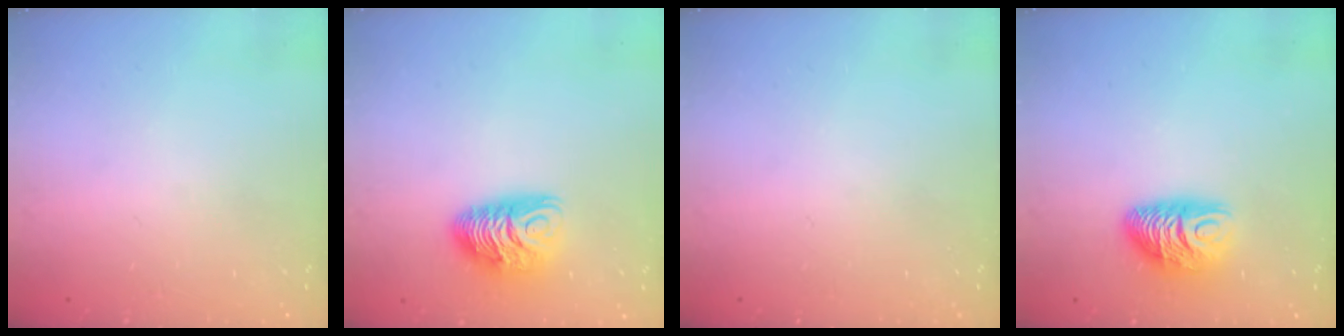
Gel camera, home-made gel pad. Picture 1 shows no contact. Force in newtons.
{"total": 9.6, "press": 9.6, "slide": 0.5}
{"total": 0.0}
{"total": 8.9, "press": 8.9, "slide": 0.8}